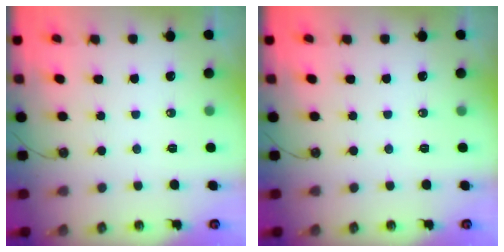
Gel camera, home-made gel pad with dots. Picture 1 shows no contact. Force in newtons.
{"total": 0.0}